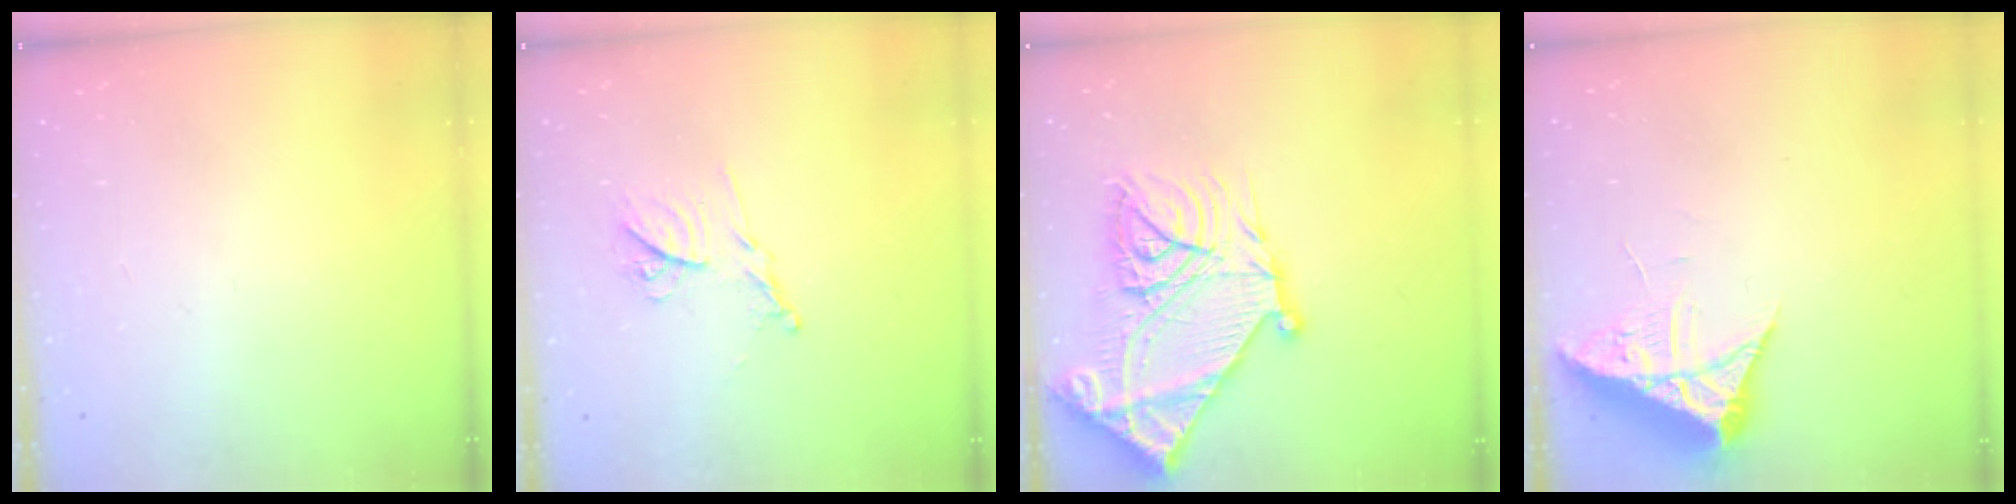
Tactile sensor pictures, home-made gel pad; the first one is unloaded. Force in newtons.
{"total": 11.0, "press": 11.0, "slide": 0.4}
{"total": 28.1, "press": 27.9, "slide": 3.3}
{"total": 7.2, "press": 7.2, "slide": 0.8}